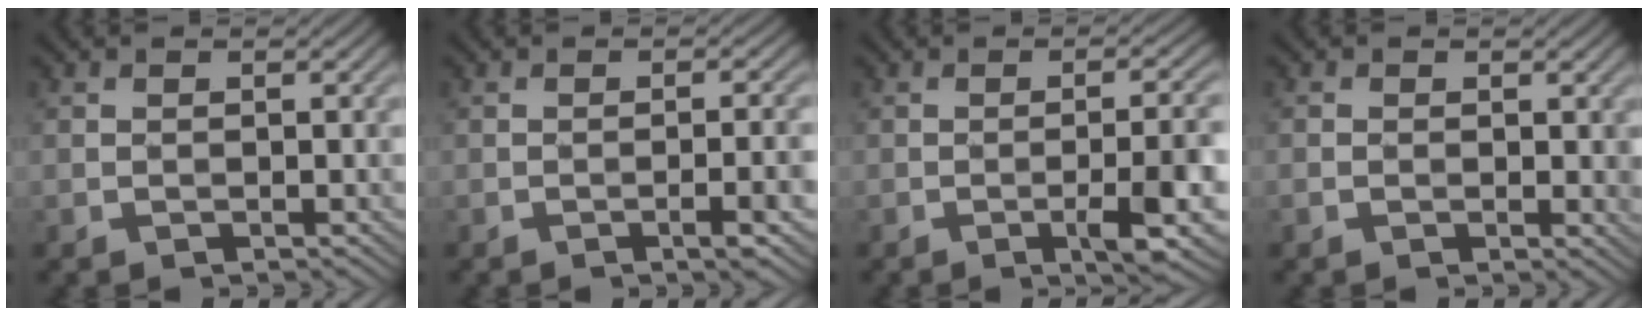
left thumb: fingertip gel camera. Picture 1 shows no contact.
{"total": 3.5, "force": [-1.7, 0.2, 3.1], "torque": [-0.048, 0.009, -0.026]}
{"total": 7.2, "force": [-3.0, 0.9, 6.4], "torque": [-0.101, 0.007, -0.040]}
{"total": 2.8, "force": [-0.1, 1.7, 2.2], "torque": [-0.034, -0.006, 0.000]}